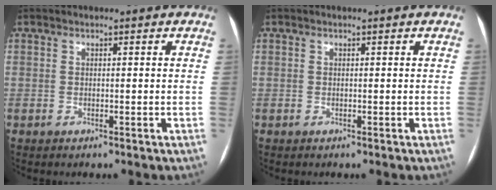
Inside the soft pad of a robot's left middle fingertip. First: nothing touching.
{"total": 0.0}